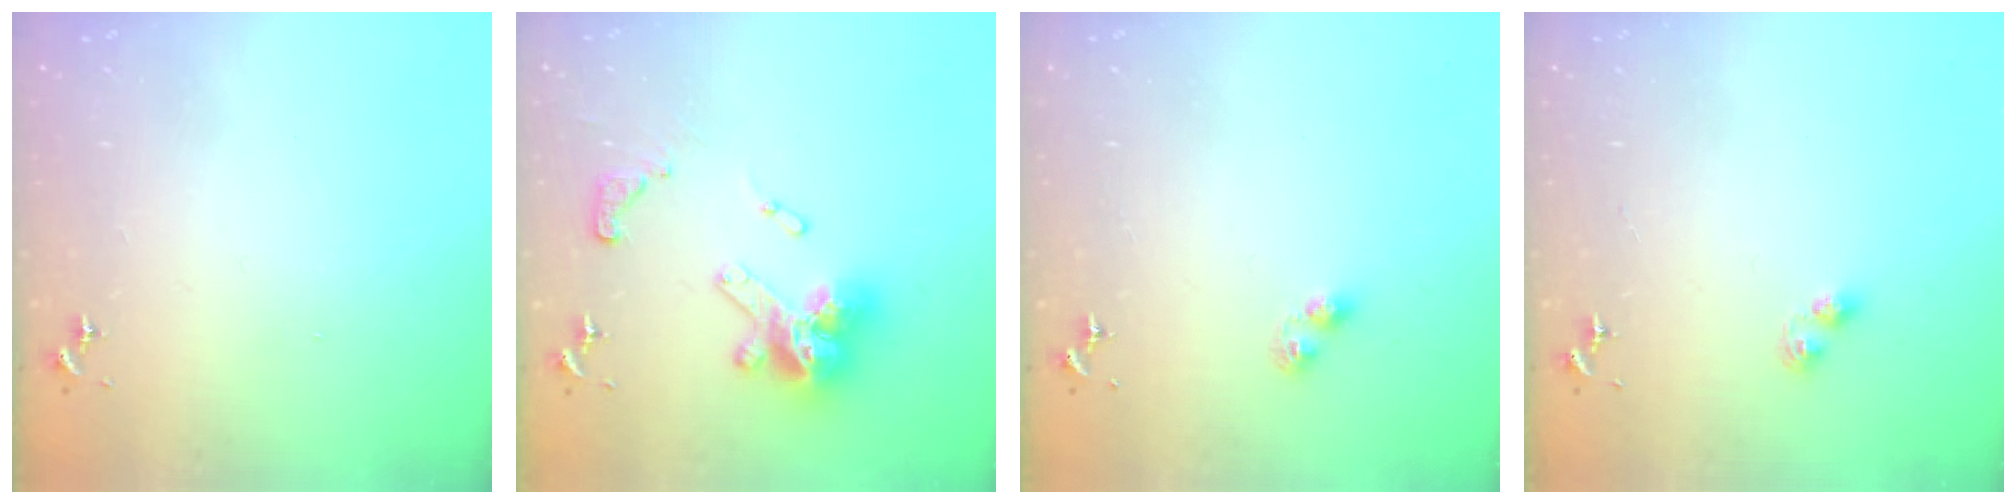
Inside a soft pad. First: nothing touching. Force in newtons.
{"total": 16.9, "press": 16.8, "slide": 1.8}
{"total": 3.5, "press": 3.5, "slide": 0.5}
{"total": 4.2, "press": 4.2, "slide": 0.5}